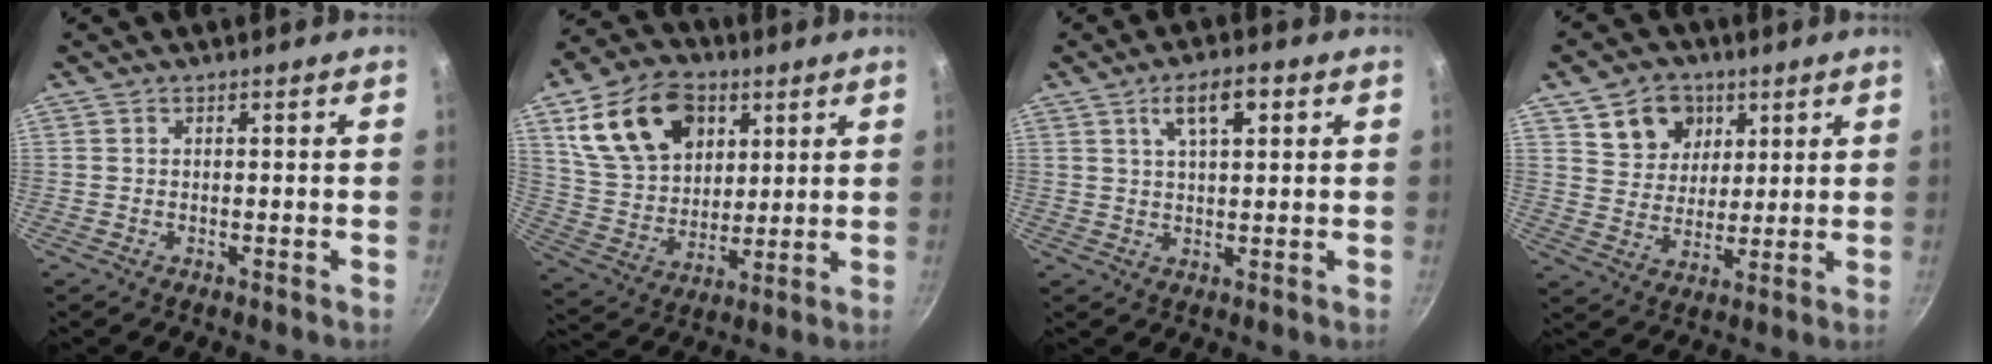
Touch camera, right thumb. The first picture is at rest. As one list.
[{"total": 18.9, "force": [7.6, 13.1, 11.3], "torque": [-0.176, -0.014, 0.142]}, {"total": 6.7, "force": [2.8, 2.7, 5.5], "torque": [-0.081, 0.003, 0.048]}, {"total": 9.7, "force": [4.4, 7.9, 3.4], "torque": [-0.020, -0.018, 0.075]}]